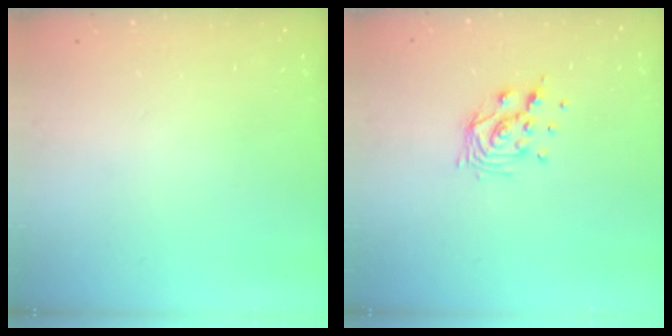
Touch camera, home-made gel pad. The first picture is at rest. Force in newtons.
{"total": 9.3, "press": 9.3, "slide": 0.4}